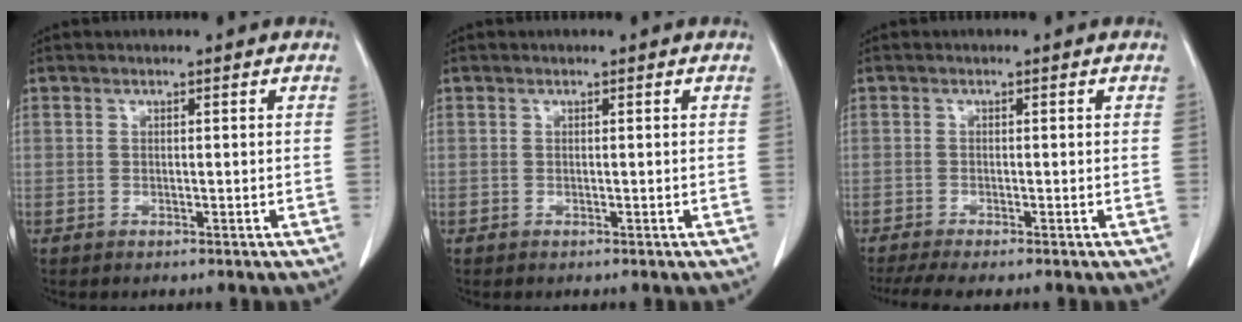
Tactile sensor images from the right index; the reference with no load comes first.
{"total": 0.0}
{"total": 5.1, "force": [-4.2, 0.1, 2.9], "torque": [-0.043, -0.011, -0.066]}